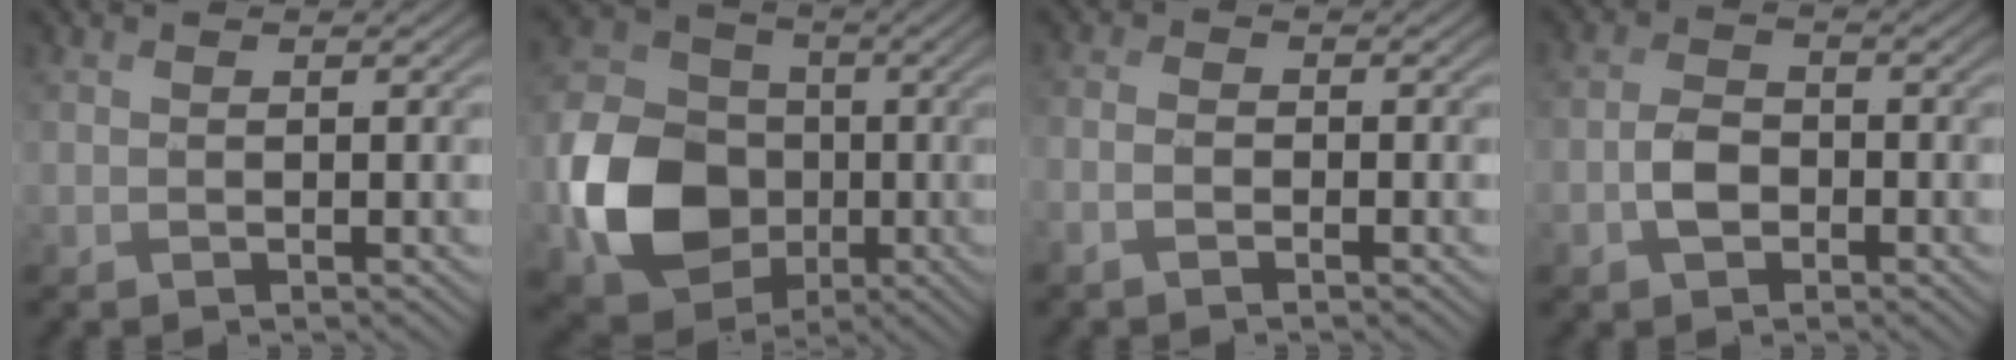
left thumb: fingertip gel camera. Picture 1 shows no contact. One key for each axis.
{"total": 12.4, "fx": -3.5, "fy": 10.0, "fz": 6.4, "tx": -0.149, "ty": -0.010, "tz": -0.079}
{"total": 1.4, "fx": -1.4, "fy": 0.2, "fz": 0.3, "tx": 0.001, "ty": 0.005, "tz": -0.036}
{"total": 3.5, "fx": -2.0, "fy": 2.1, "fz": 1.9, "tx": -0.037, "ty": 0.001, "tz": -0.048}